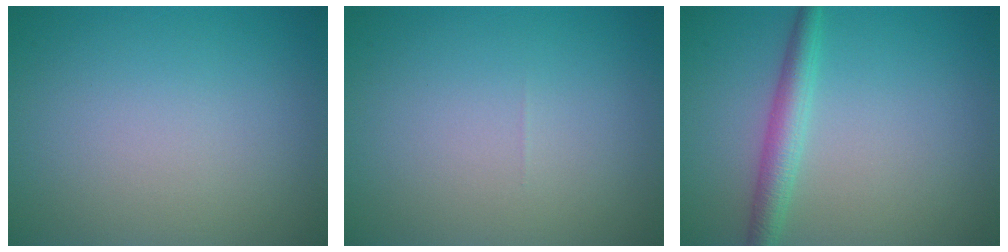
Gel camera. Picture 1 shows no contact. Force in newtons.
{"total": 0.0}
{"total": 2.8, "press": 2.8, "slide": 0.1}